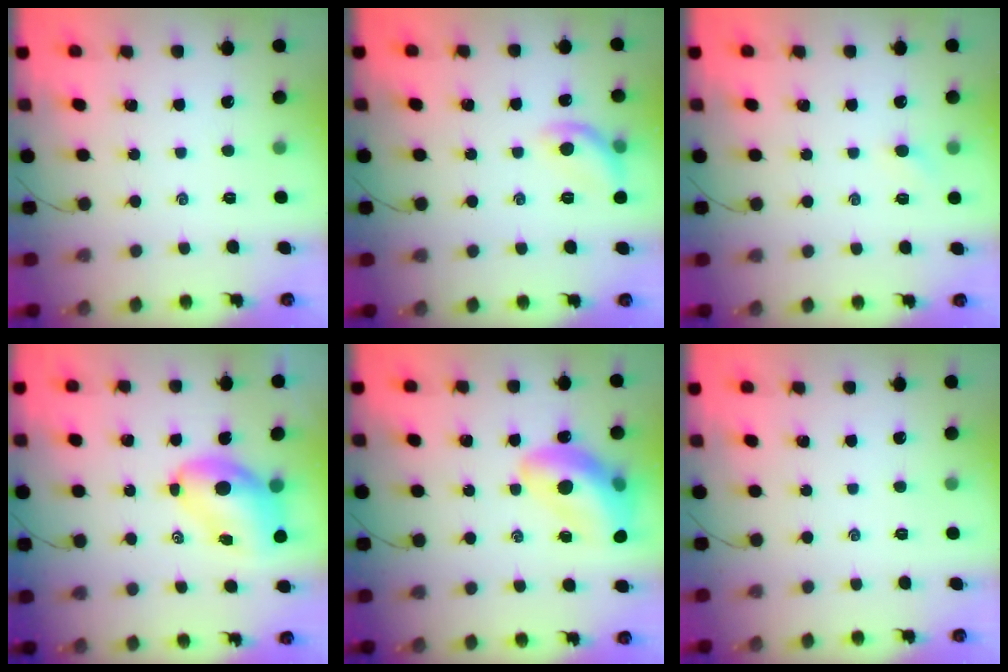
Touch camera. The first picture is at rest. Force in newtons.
{"total": 8.9, "press": 8.9, "slide": 0.6}
{"total": 3.3, "press": 3.1, "slide": 1.0}
{"total": 8.9, "press": 8.5, "slide": 2.6}
{"total": 18.1, "press": 17.6, "slide": 4.3}
{"total": 0.0}